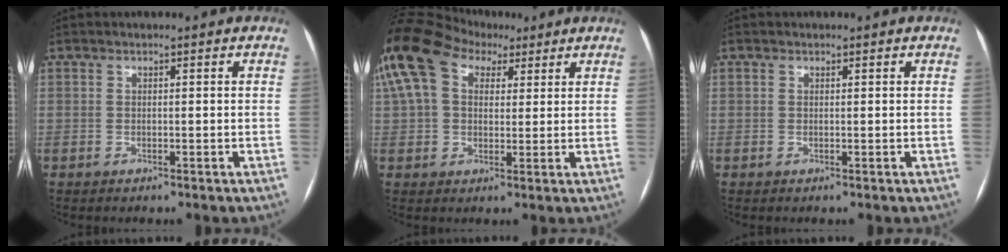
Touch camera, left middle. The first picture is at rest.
{"total": 13.0, "force": [6.3, 7.9, 8.2], "torque": [-0.198, 0.066, 0.117]}
{"total": 1.0, "force": [-0.3, -0.5, -0.8], "torque": [0.012, -0.007, -0.005]}